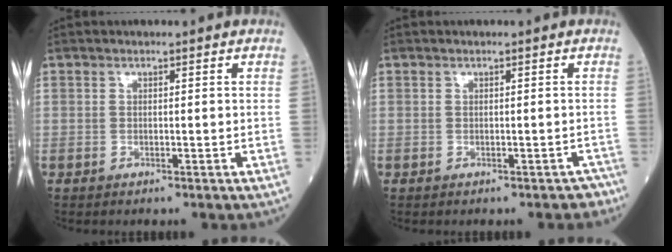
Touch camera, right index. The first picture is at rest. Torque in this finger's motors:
{"motor_torque": [0.00, 0.00, 0.00, 0.01]}